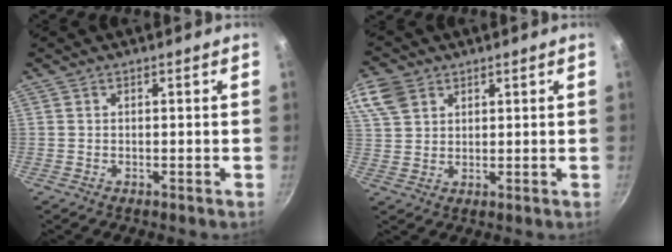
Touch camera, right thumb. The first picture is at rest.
{"total": 8.7, "force": [4.5, 6.2, 4.0], "torque": [-0.073, 0.000, 0.087]}